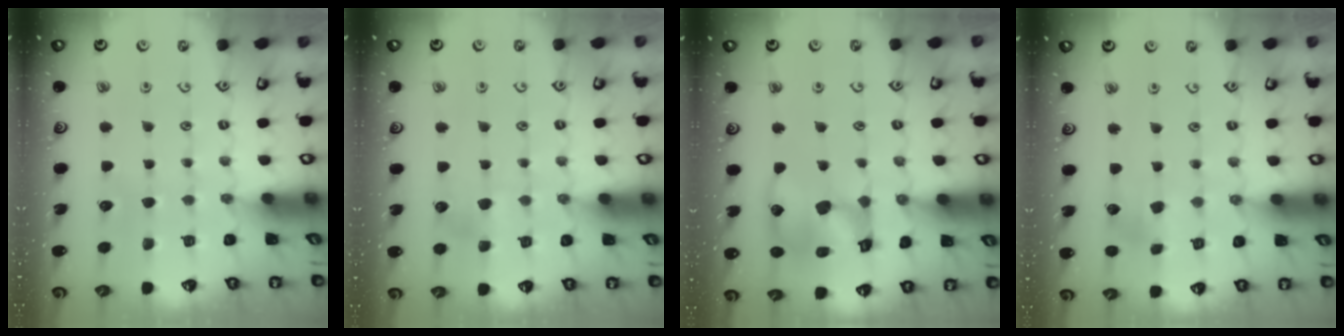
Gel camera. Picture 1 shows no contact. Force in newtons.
{"total": 4.4, "press": 4.4, "slide": 0.5}
{"total": 13.8, "press": 13.7, "slide": 1.9}
{"total": 4.0, "press": 3.9, "slide": 0.4}